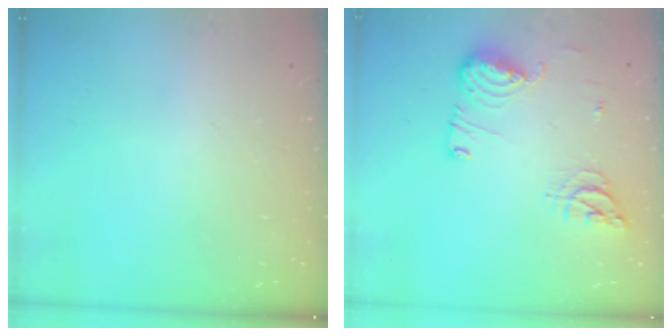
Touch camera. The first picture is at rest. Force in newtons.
{"total": 12.4, "press": 12.2, "slide": 2.3}